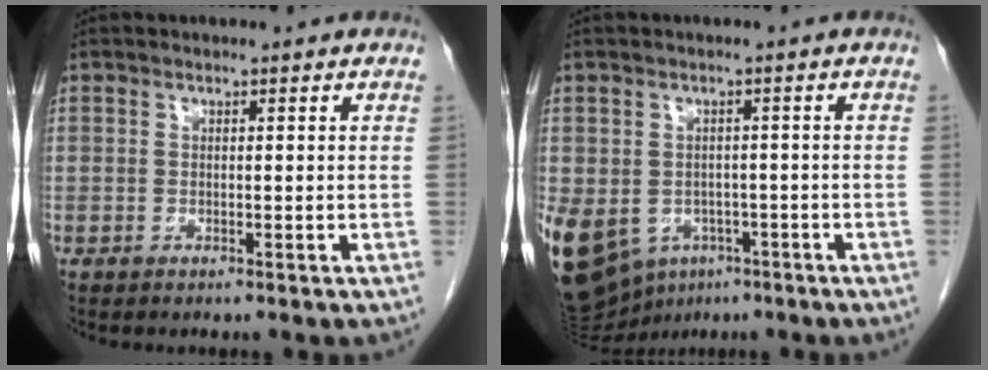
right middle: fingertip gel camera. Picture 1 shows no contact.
{"total": 23.4, "force": [-10.3, 18.0, 10.8], "torque": [-0.350, -0.019, -0.141]}